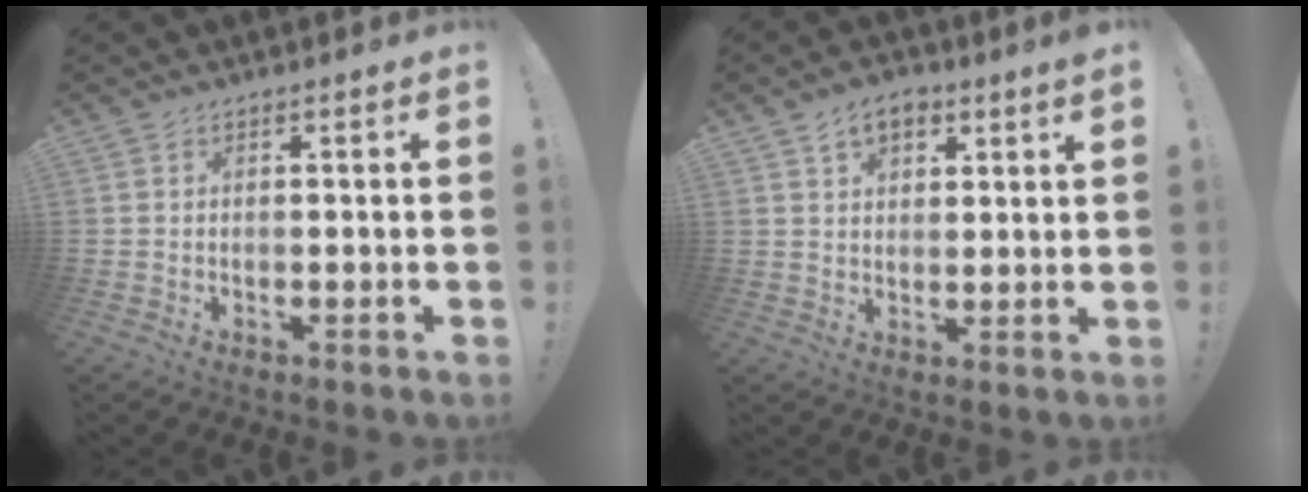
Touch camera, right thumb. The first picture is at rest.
{"total": 6.2, "force": [3.9, 3.1, 3.6], "torque": [-0.052, -0.012, 0.069]}